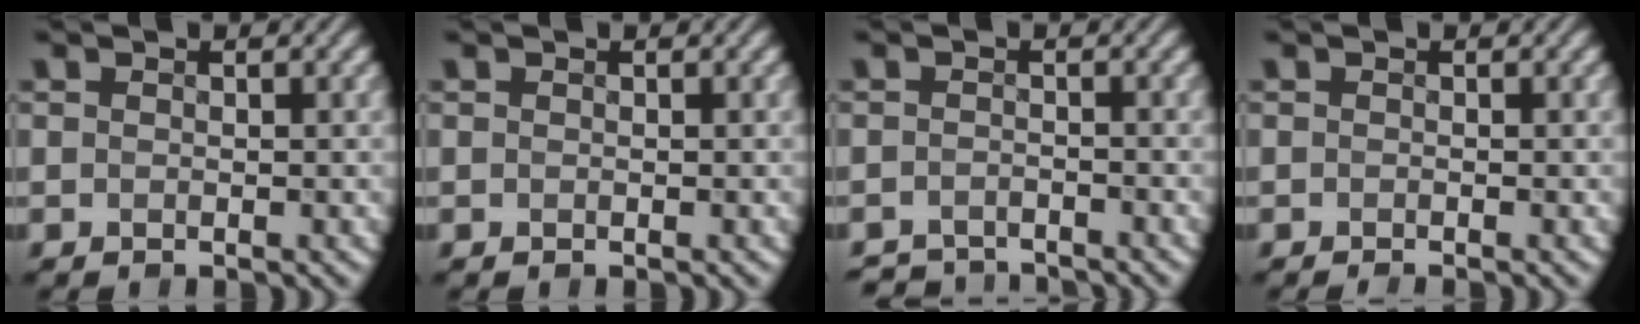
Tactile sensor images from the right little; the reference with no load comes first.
{"total": 0.0}
{"total": 3.2, "force": [-3.1, 0.4, 0.1], "torque": [0.002, -0.002, -0.057]}
{"total": 0.6, "force": [-0.6, -0.1, 0.2], "torque": [-0.004, -0.001, -0.012]}